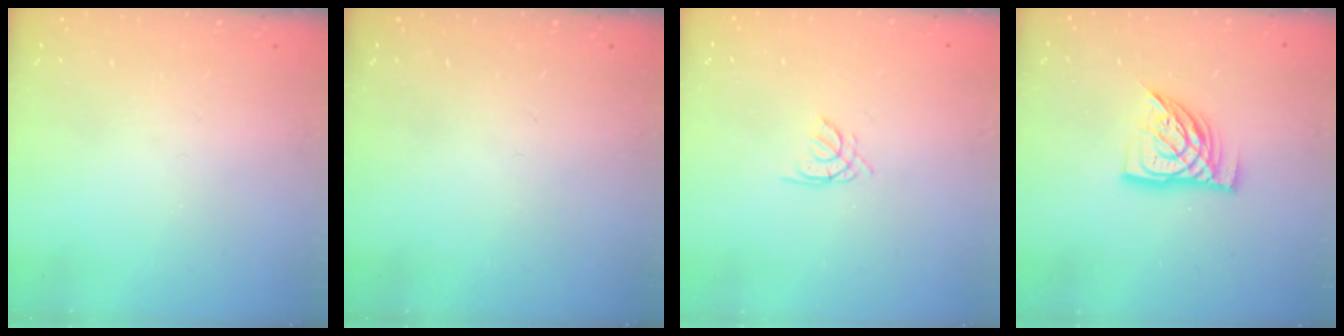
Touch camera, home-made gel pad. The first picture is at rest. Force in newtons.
{"total": 0.0}
{"total": 1.3, "press": 1.2, "slide": 0.4}
{"total": 13.0, "press": 13.0, "slide": 1.2}